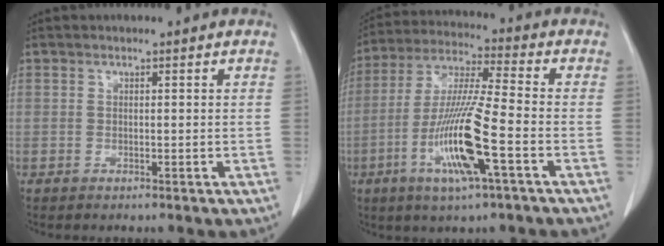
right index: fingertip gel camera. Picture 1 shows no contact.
{"total": 14.1, "force": [-5.0, 0.4, 13.2], "torque": [-0.269, -0.014, -0.096]}